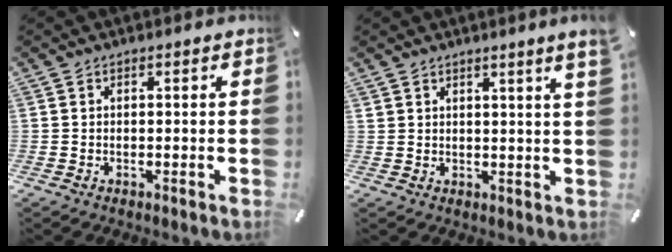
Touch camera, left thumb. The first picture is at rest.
{"total": 3.0, "force": [2.2, -0.3, 2.1], "torque": [-0.035, -0.008, 0.036]}